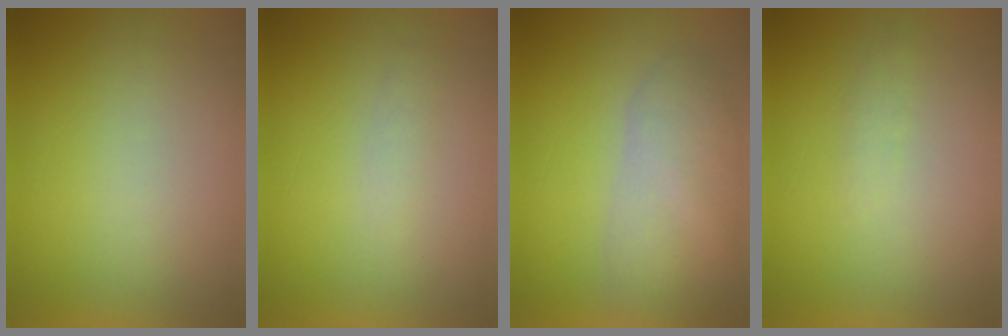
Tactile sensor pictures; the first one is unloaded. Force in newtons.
{"total": 1.3}
{"total": 5.7}
{"total": 1.2}